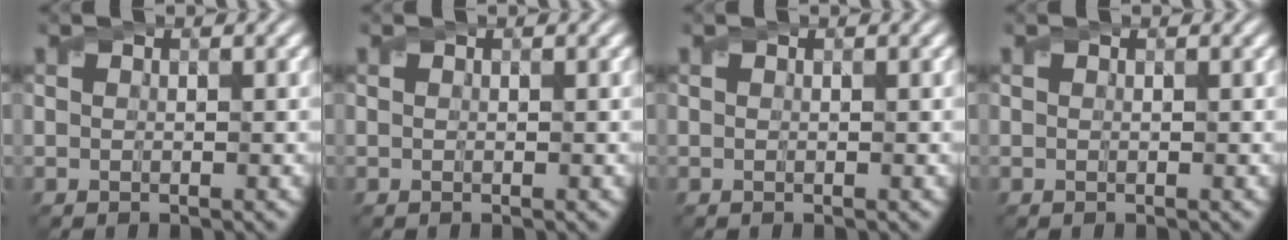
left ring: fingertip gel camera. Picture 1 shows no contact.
{"total": 0.0}
{"total": 0.0}
{"total": 0.0}